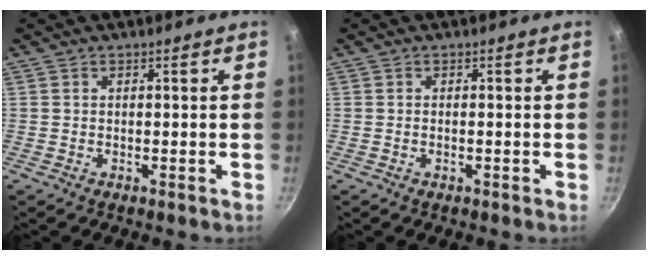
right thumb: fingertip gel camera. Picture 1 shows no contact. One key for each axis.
{"total": 0.6, "fx": -0.2, "fy": 0.2, "fz": 0.5, "tx": -0.013, "ty": 0.004, "tz": -0.004}